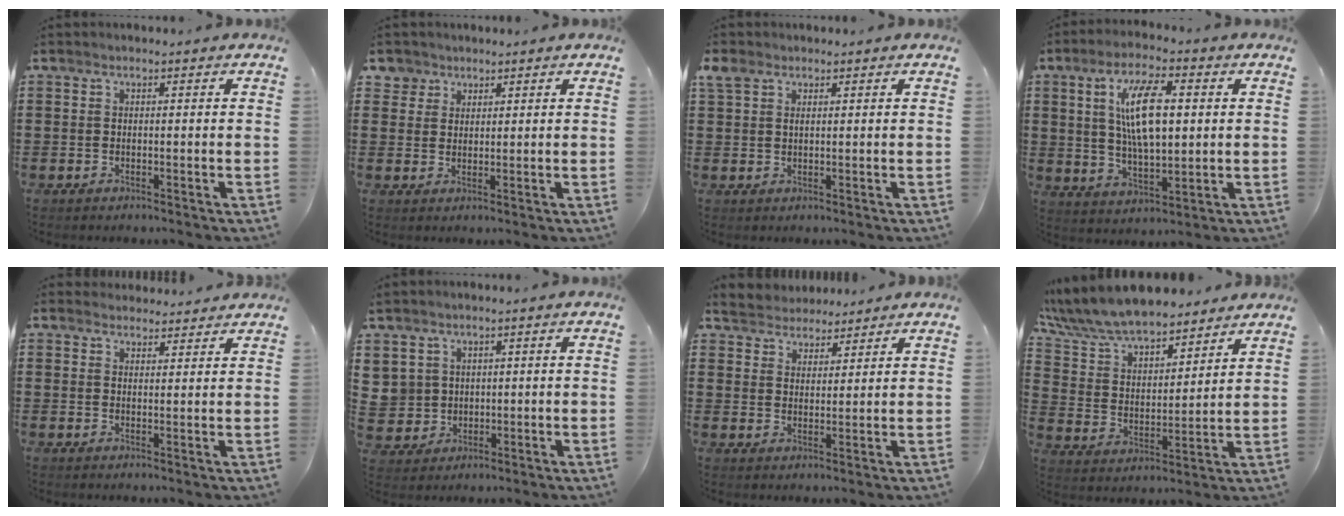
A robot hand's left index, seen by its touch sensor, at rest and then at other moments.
{"total": 3.2, "force": [2.0, 2.5, 0.1], "torque": [-0.008, 0.006, 0.035]}
{"total": 1.8, "force": [1.2, 1.0, 0.8], "torque": [-0.020, 0.005, 0.024]}
{"total": 10.7, "force": [2.5, 4.2, 9.5], "torque": [-0.178, 0.007, 0.037]}
{"total": 2.6, "force": [2.6, 0.4, -0.2], "torque": [-0.004, -0.005, 0.050]}
{"total": 4.1, "force": [1.5, 3.8, 0.2], "torque": [-0.026, 0.006, 0.029]}
{"total": 3.8, "force": [3.5, 1.3, -0.8], "torque": [-0.004, -0.010, 0.063]}
{"total": 8.8, "force": [8.2, 1.7, 2.5], "torque": [-0.087, -0.044, 0.147]}